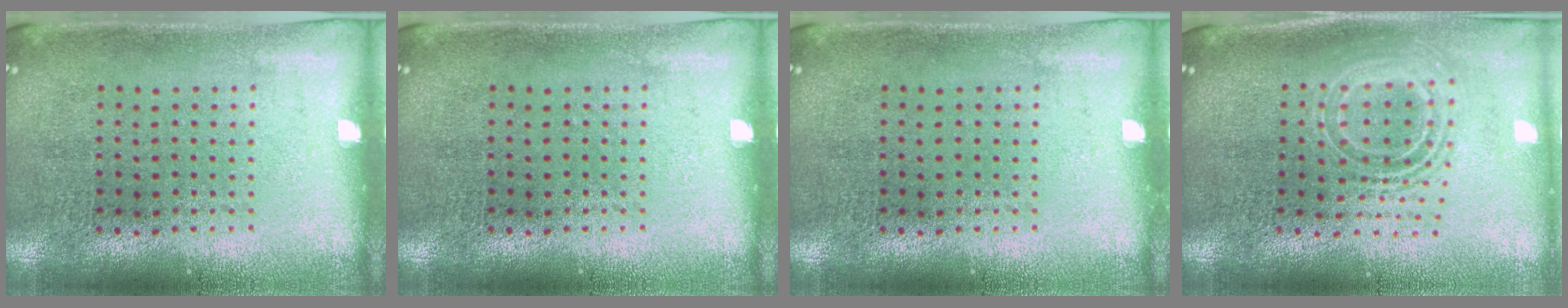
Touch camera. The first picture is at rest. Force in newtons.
{"total": 0.0}
{"total": 0.0}
{"total": 2.1, "press": 1.5, "slide": 1.5}